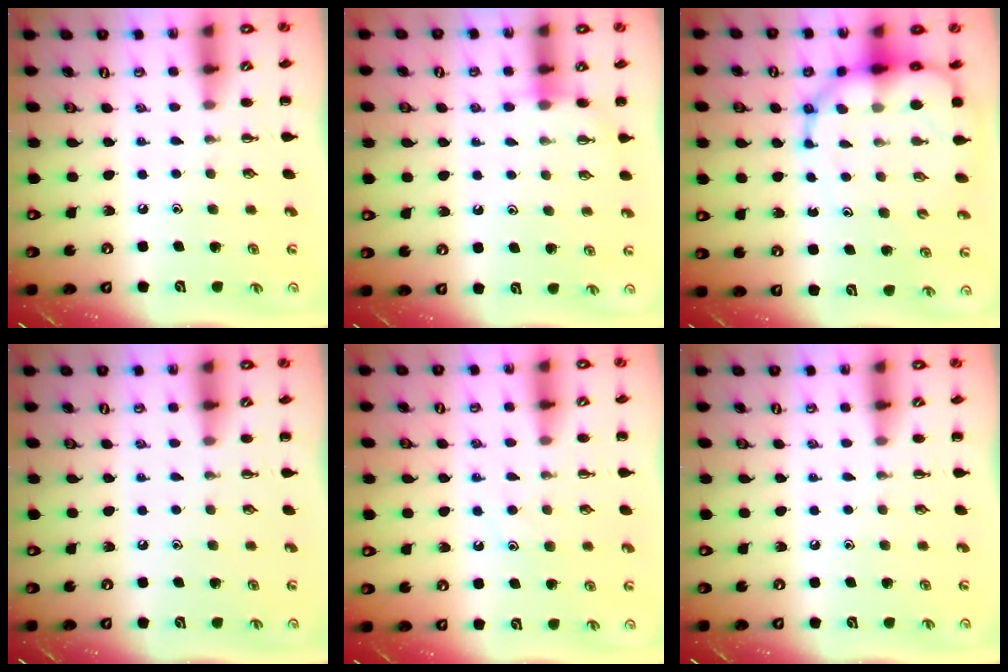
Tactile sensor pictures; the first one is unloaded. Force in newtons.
{"total": 4.9, "press": 4.8, "slide": 1.0}
{"total": 12.2, "press": 11.8, "slide": 3.3}
{"total": 0.0}
{"total": 8.0, "press": 8.0, "slide": 1.0}
{"total": 0.0}